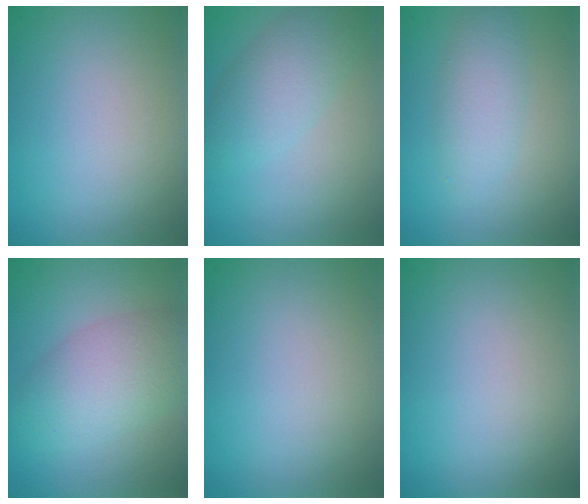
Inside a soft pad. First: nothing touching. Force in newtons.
{"total": 3.7, "press": 3.7, "slide": 0.1}
{"total": 2.9, "press": 2.9, "slide": 0.1}
{"total": 4.8, "press": 4.8, "slide": 0.2}
{"total": 0.0}
{"total": 0.0}